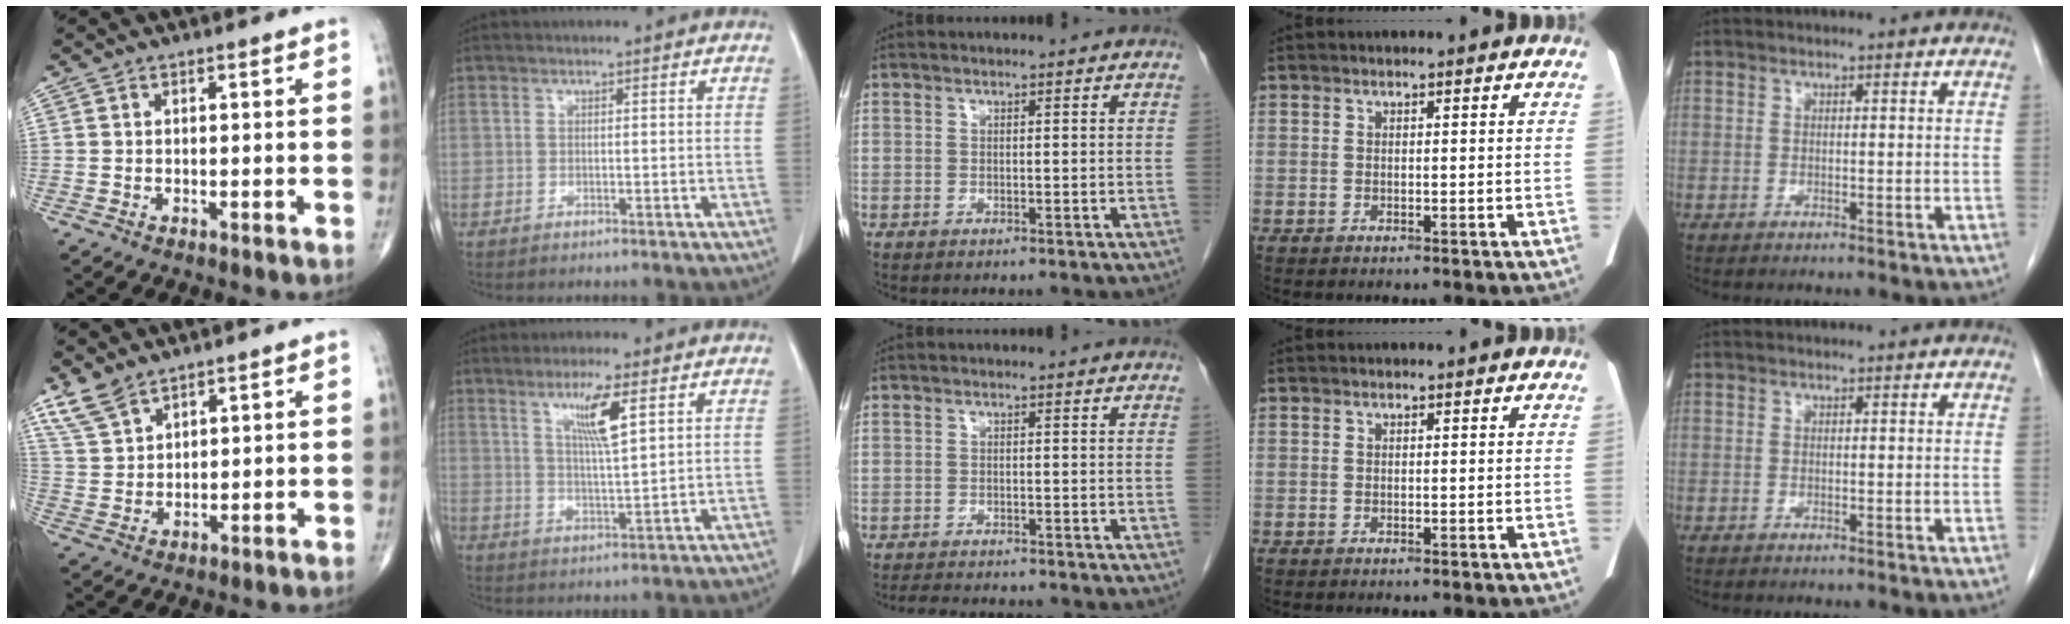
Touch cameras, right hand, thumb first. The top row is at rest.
{"thumb": {"total": 5.9, "force": [4.6, 2.6, 2.6], "torque": [-0.050, -0.013, 0.101]}, "index": {"total": 6.6, "force": [3.1, 0.0, 5.9], "torque": [-0.107, -0.008, 0.059]}, "middle": {"total": 5.0, "force": [-4.6, 0.7, 1.7], "torque": [-0.028, -0.013, -0.070]}}